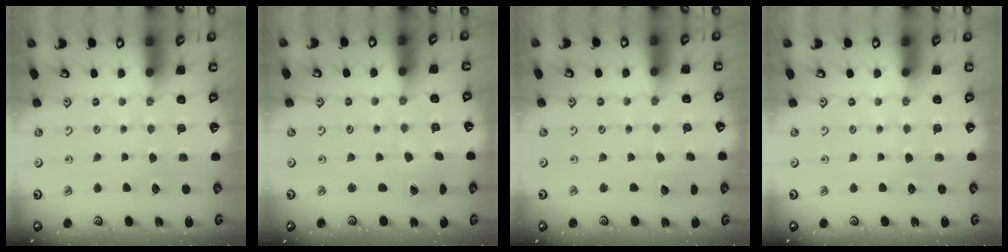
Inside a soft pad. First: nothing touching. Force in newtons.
{"total": 1.6, "press": 1.5, "slide": 0.3}
{"total": 2.8, "press": 2.8, "slide": 0.1}
{"total": 0.0}